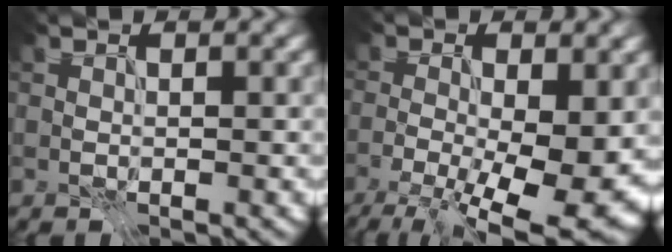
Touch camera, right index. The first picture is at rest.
{"total": 11.3, "force": [-2.4, 4.0, 10.3], "torque": [-0.144, -0.013, -0.027]}